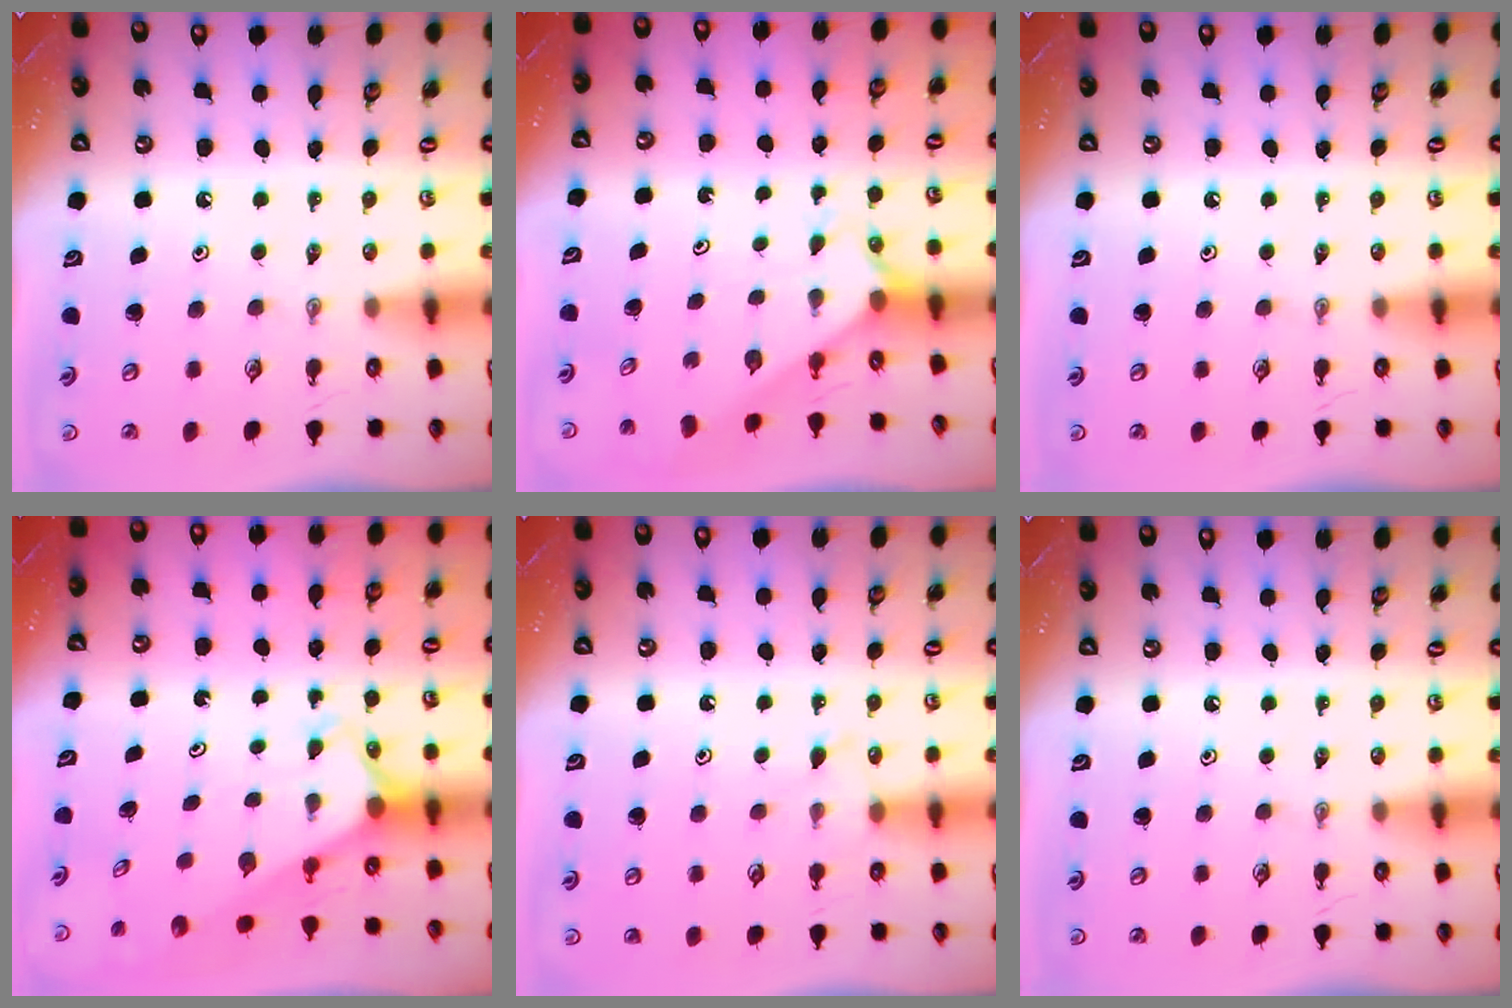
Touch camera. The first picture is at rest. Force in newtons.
{"total": 3.0, "press": 3.0, "slide": 0.2}
{"total": 0.0}
{"total": 2.3, "press": 2.3, "slide": 0.2}
{"total": 5.5, "press": 5.5, "slide": 0.7}
{"total": 0.0}